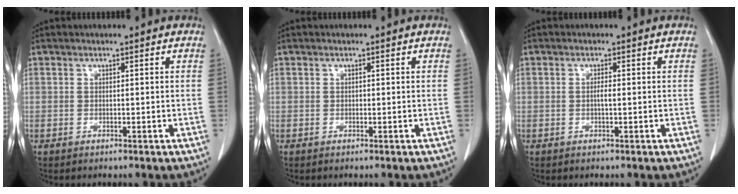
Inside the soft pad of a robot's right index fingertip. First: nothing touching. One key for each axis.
{"total": 0.0}
{"total": 1.1, "fx": -0.1, "fy": 0.1, "fz": 1.1, "tx": -0.021, "ty": 0.000, "tz": -0.002}